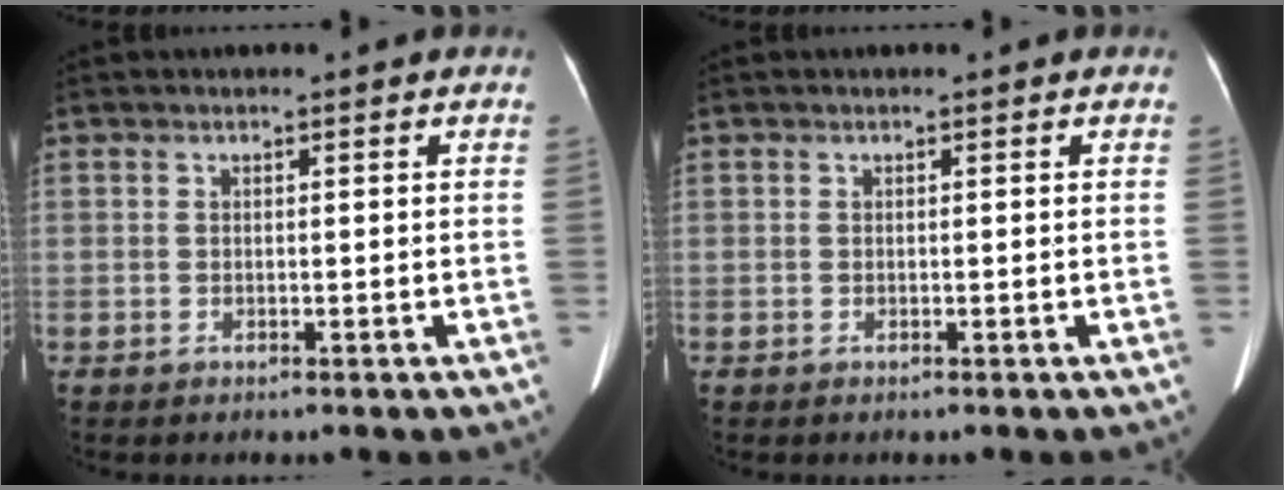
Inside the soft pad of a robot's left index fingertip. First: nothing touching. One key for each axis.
{"total": 0.0}